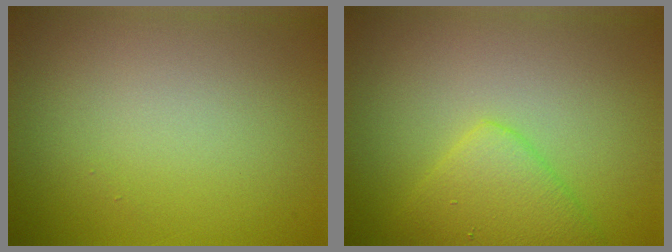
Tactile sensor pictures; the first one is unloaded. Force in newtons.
{"total": 3.6, "press": 3.6, "slide": 0.1}